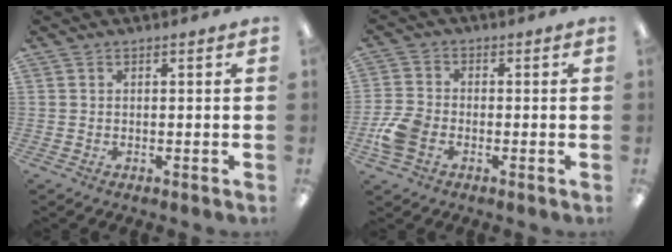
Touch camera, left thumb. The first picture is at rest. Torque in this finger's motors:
{"motor_torque": [-0.20, 0.29, 0.24, -0.24, 0.02]}